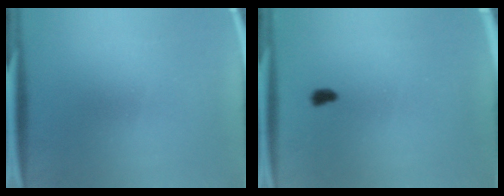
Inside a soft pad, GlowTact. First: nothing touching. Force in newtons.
{"total": 1.3}